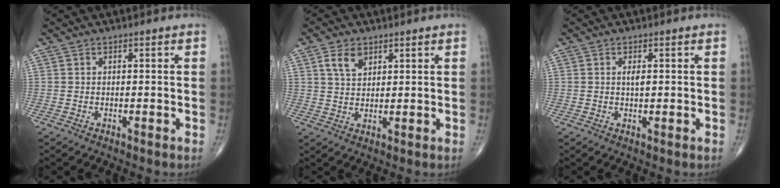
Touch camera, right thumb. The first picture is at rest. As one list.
[{"total": 4.6, "force": [2.4, 2.8, 2.7], "torque": [-0.041, -0.009, 0.047]}, {"total": 1.8, "force": [0.3, 0.7, 1.6], "torque": [-0.027, -0.001, 0.004]}]